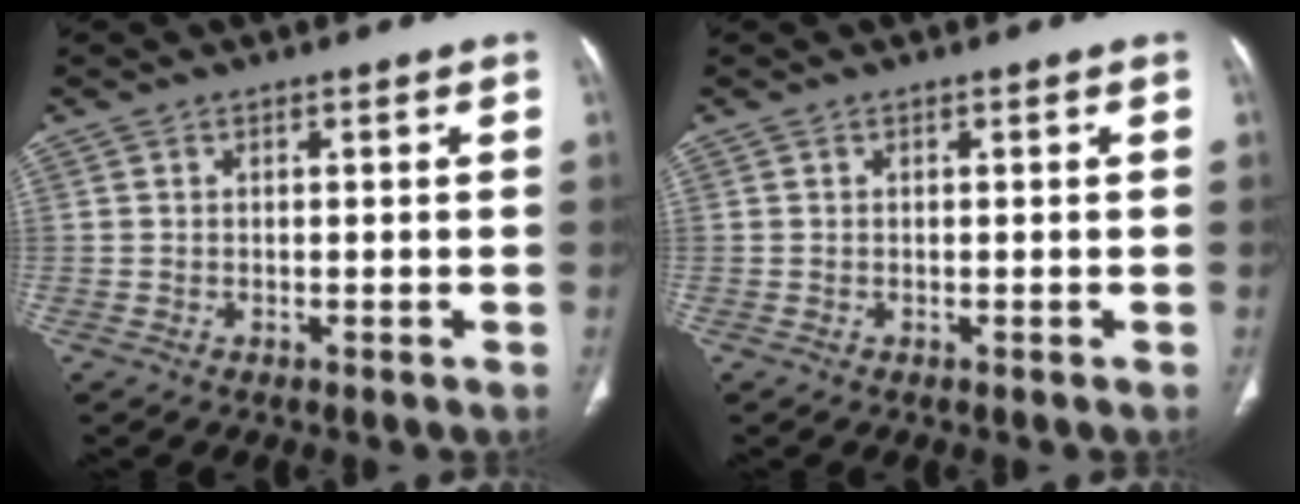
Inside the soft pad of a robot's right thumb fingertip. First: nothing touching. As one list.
[{"total": 0.0}]